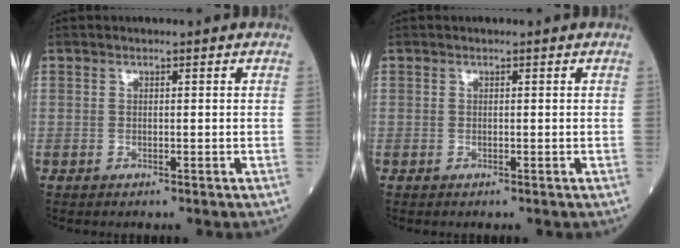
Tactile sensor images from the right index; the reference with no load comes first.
{"total": 0.0}